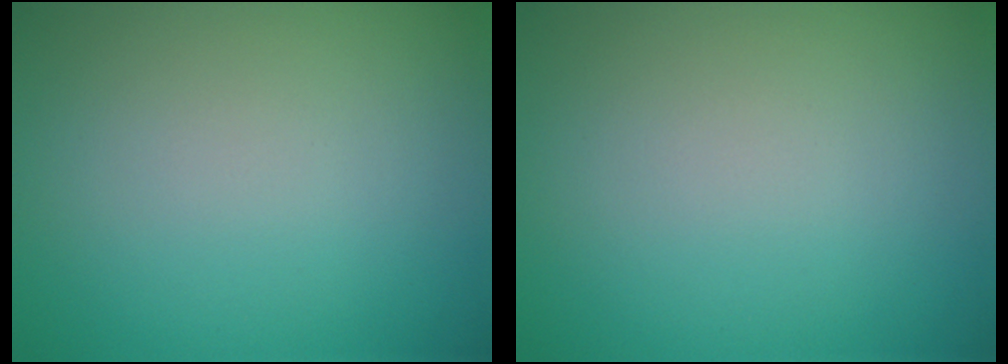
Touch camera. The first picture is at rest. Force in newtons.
{"total": 0.0}